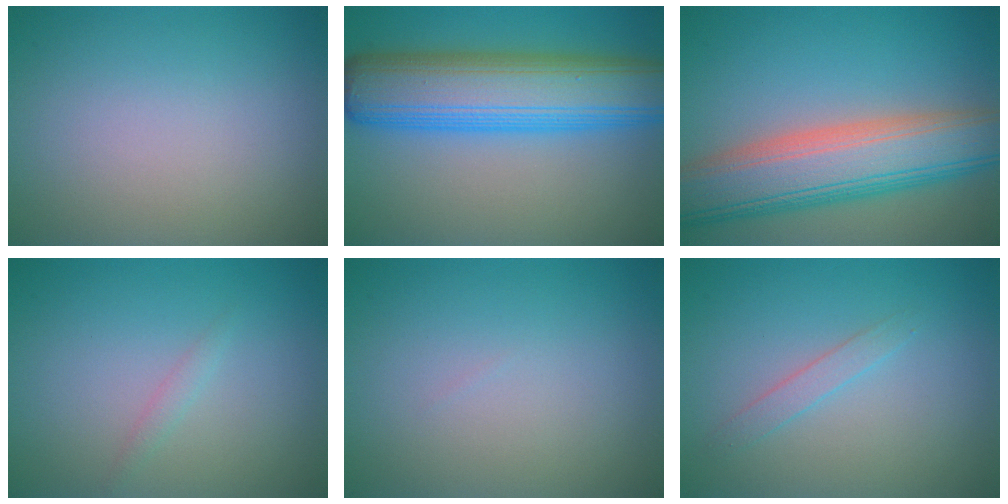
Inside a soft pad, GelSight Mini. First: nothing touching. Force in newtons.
{"total": 11.2, "press": 11.2, "slide": 0.1}
{"total": 9.9, "press": 9.9, "slide": 0.5}
{"total": 0.8, "press": 0.8, "slide": 0.0}
{"total": 0.0}
{"total": 1.3, "press": 1.3, "slide": 0.1}